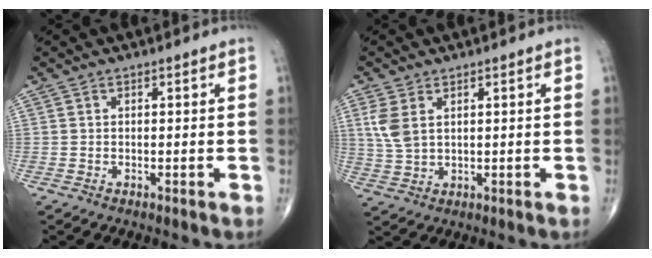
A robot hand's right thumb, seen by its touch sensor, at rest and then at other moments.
{"total": 5.3, "force": [1.8, 3.1, 3.9], "torque": [-0.090, -0.001, 0.046]}